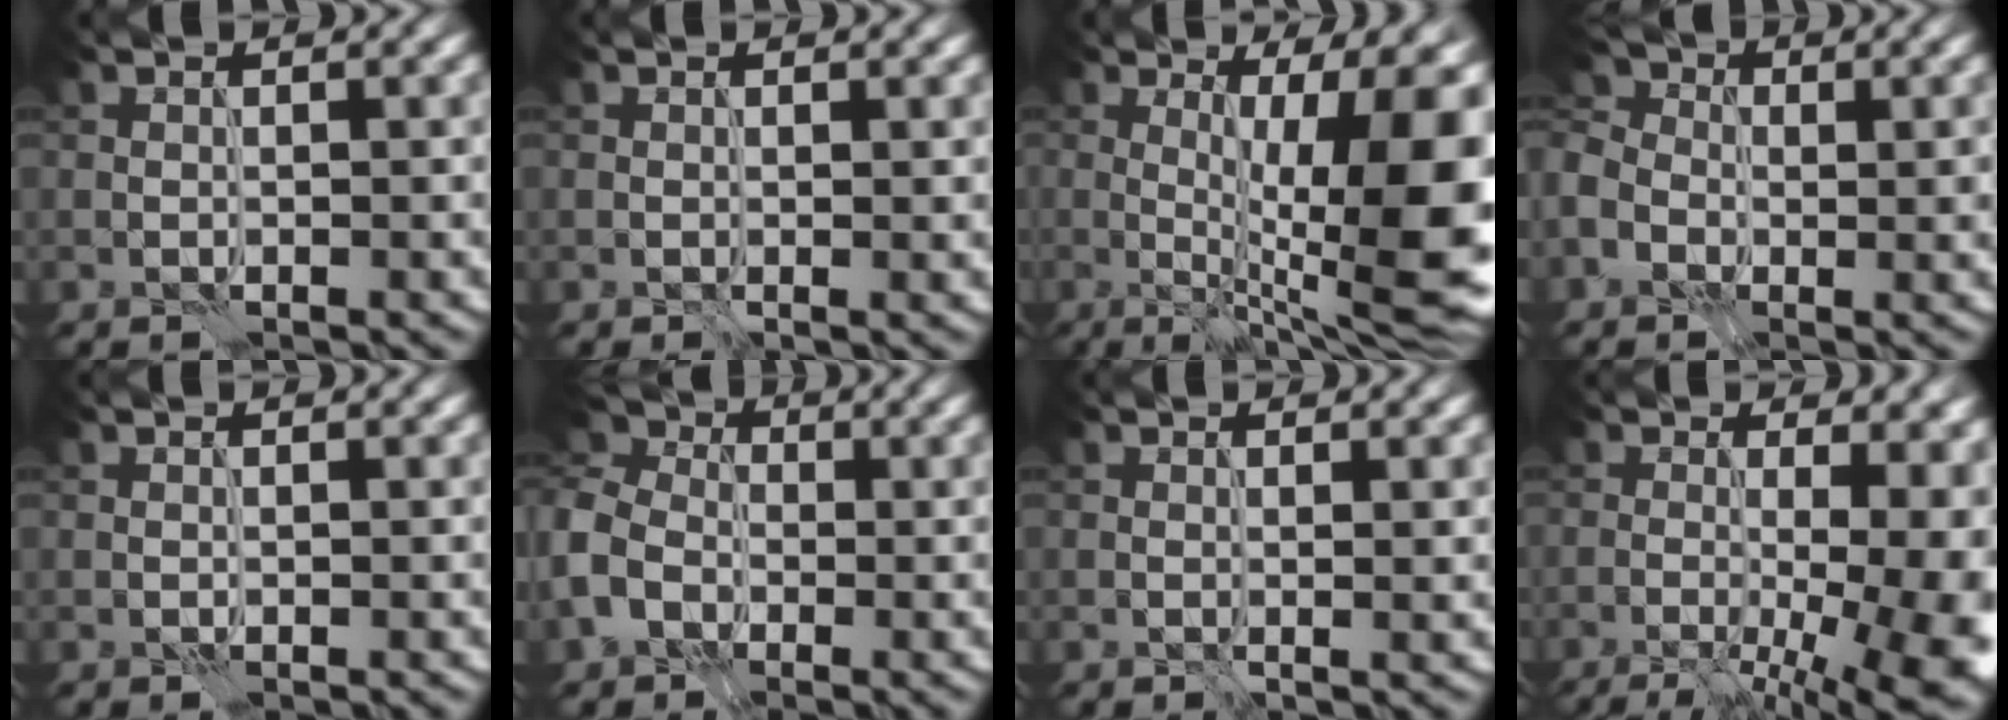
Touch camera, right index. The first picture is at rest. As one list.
[{"total": 0.6, "force": [0.2, 0.2, 0.6], "torque": [-0.003, -0.002, 0.003]}, {"total": 14.0, "force": [-0.4, 4.0, 13.5], "torque": [-0.170, 0.005, -0.003]}, {"total": 5.8, "force": [-1.0, 4.3, 3.6], "torque": [-0.080, 0.004, -0.017]}, {"total": 0.0}, {"total": 7.2, "force": [-1.5, 5.6, 4.3], "torque": [-0.116, -0.004, -0.036]}, {"total": 0.8, "force": [0.3, 0.3, 0.7], "torque": [-0.003, -0.002, 0.003]}, {"total": 15.3, "force": [-1.8, 6.6, 13.7], "torque": [-0.120, -0.002, -0.004]}]